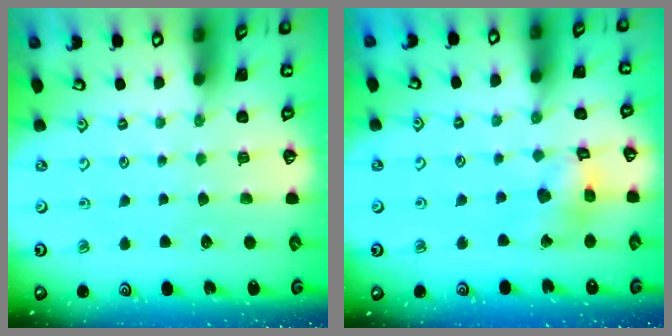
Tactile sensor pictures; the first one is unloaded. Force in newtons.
{"total": 10.1, "press": 10.0, "slide": 1.2}